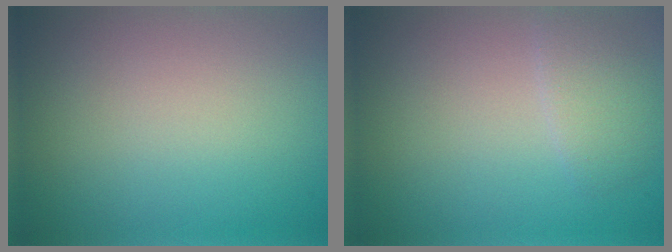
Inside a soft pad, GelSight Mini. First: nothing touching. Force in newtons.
{"total": 1.9, "press": 1.9, "slide": 0.1}